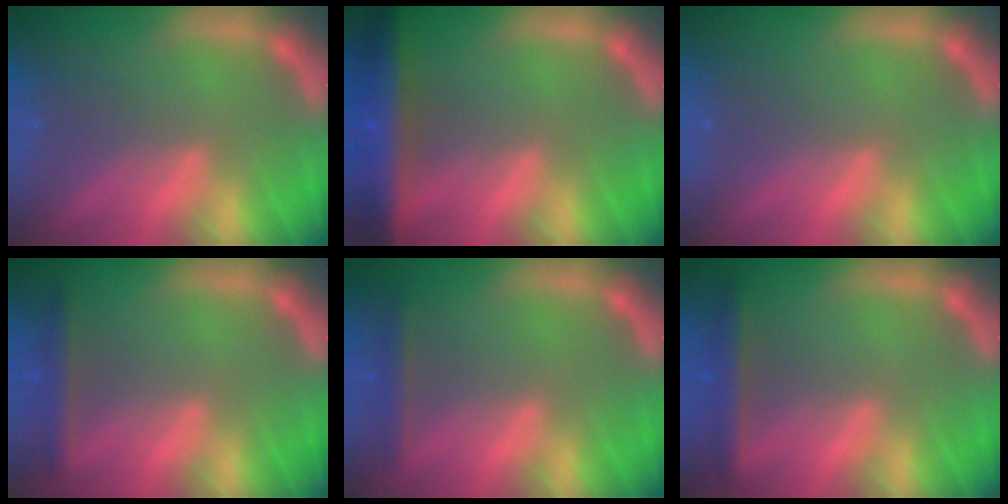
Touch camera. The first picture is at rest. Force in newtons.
{"total": 7.5}
{"total": 0.0}
{"total": 2.4}
{"total": 1.9}
{"total": 3.0}